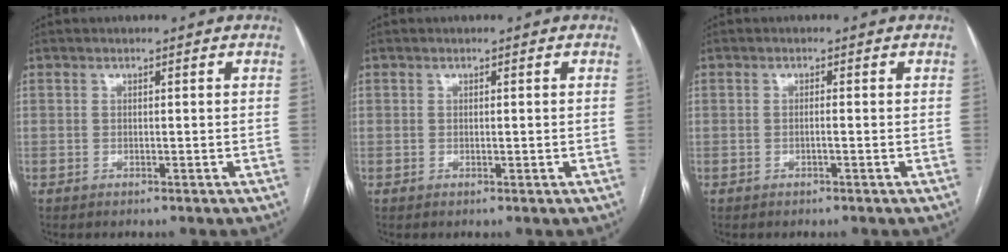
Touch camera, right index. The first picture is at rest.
{"total": 0.7, "force": [0.1, 0.2, 0.6], "torque": [-0.013, -0.002, 0.003]}
{"total": 0.9, "force": [-0.2, -0.1, 0.9], "torque": [-0.016, 0.000, -0.003]}